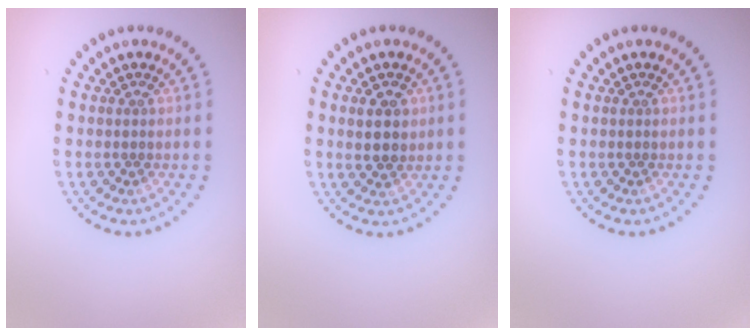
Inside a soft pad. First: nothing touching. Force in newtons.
{"total": 2.6, "press": 2.5, "slide": 0.7}
{"total": 0.0}